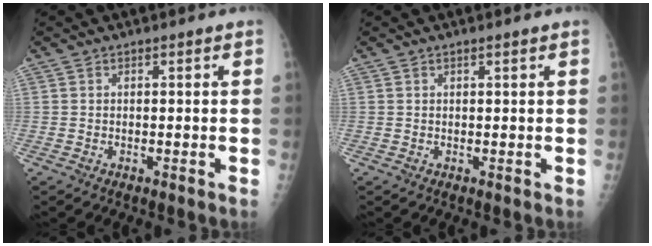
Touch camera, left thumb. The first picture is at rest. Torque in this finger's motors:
{"motor_torque": [-0.12, 0.05, -0.03, 0.03, -0.02]}